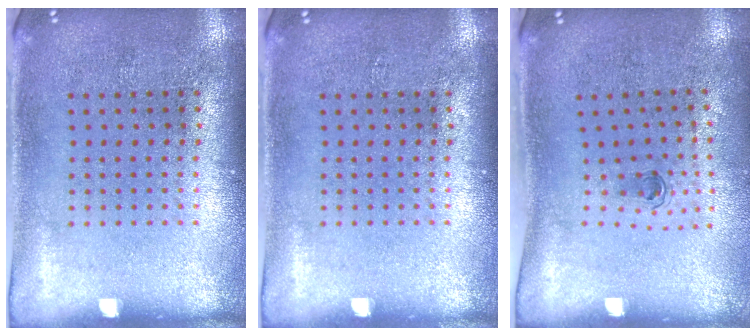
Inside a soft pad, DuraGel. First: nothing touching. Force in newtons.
{"total": 0.0}
{"total": 0.6, "press": 0.3, "slide": 0.5}